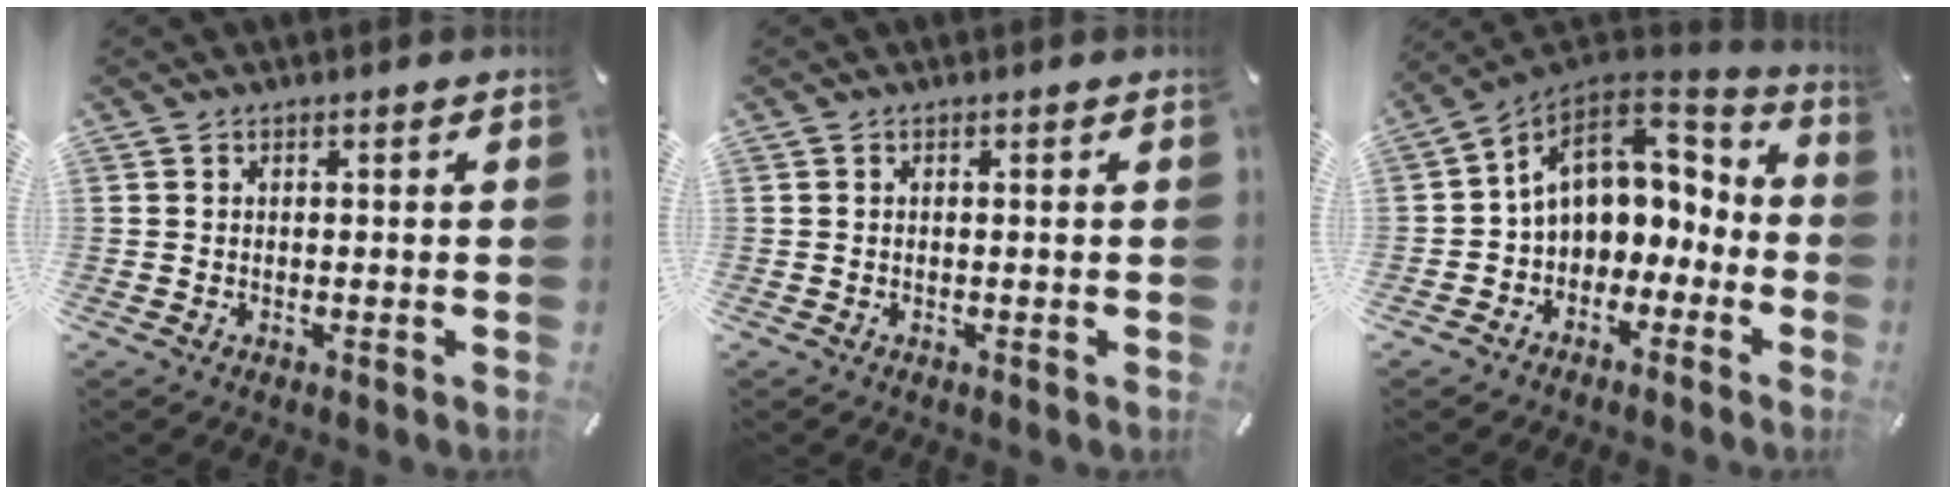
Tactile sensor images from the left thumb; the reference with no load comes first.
{"total": 0.0}
{"total": 12.2, "force": [2.2, 9.7, 7.0], "torque": [-0.120, -0.004, 0.045]}